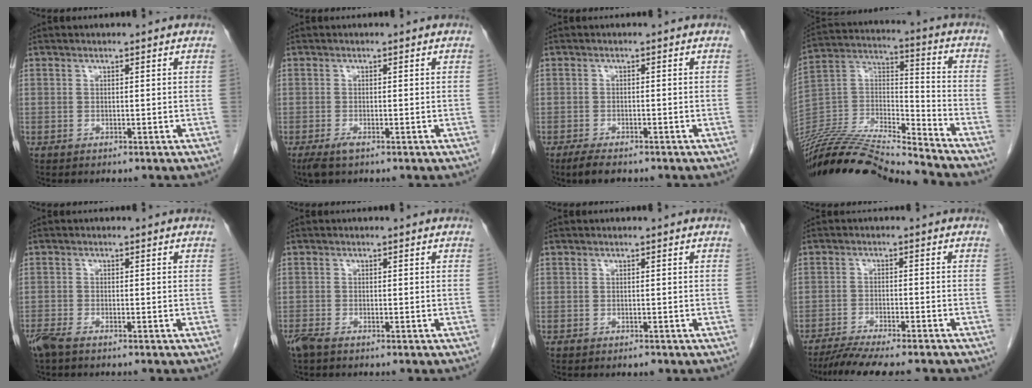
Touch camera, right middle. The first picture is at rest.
{"total": 1.9, "force": [-1.2, 0.5, 1.4], "torque": [-0.033, -0.006, -0.022]}
{"total": 3.5, "force": [-2.6, 1.0, 2.1], "torque": [-0.040, -0.007, -0.040]}
{"total": 22.3, "force": [-20.8, 0.8, 7.9], "torque": [-0.177, -0.003, -0.366]}
{"total": 3.4, "force": [-2.7, 0.7, 2.0], "torque": [-0.040, -0.008, -0.049]}
{"total": 2.6, "force": [-2.0, 0.7, 1.5], "torque": [-0.032, -0.006, -0.036]}
{"total": 0.7, "force": [-0.5, 0.3, 0.3], "torque": [-0.006, -0.001, -0.005]}
{"total": 10.9, "force": [-9.5, 1.0, 5.3], "torque": [-0.075, -0.017, -0.142]}